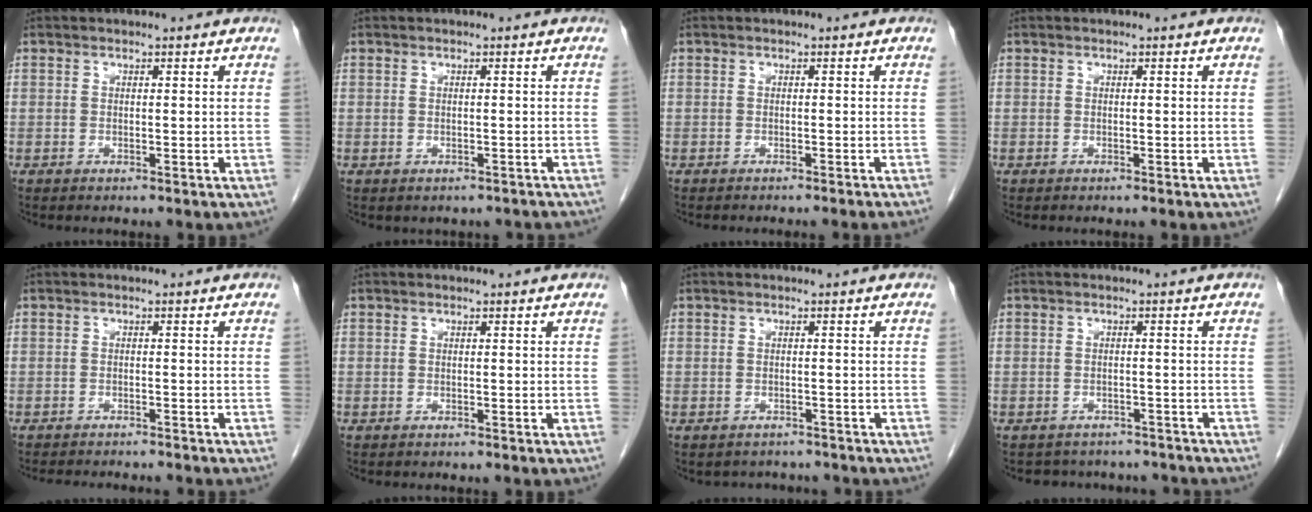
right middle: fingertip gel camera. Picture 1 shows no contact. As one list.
[{"total": 2.4, "force": [-1.9, 1.2, 0.7], "torque": [-0.008, 0.001, -0.018]}, {"total": 4.1, "force": [-3.7, -0.7, 1.6], "torque": [-0.011, -0.001, -0.046]}, {"total": 0.0}, {"total": 7.3, "force": [-6.8, 1.0, 2.7], "torque": [-0.030, -0.007, -0.089]}, {"total": 0.0}, {"total": 2.9, "force": [-2.6, 1.3, -0.1], "torque": [0.000, 0.003, -0.034]}, {"total": 7.6, "force": [-6.9, 3.2, 0.8], "torque": [-0.008, 0.016, -0.074]}]